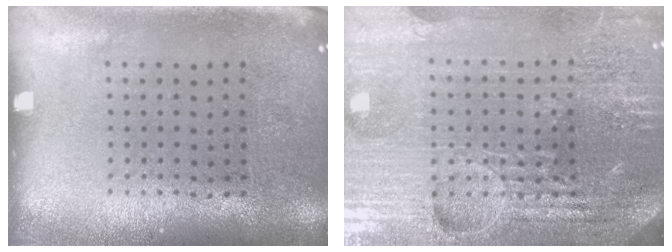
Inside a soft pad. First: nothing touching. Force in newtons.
{"total": 5.7, "press": 5.1, "slide": 2.5}